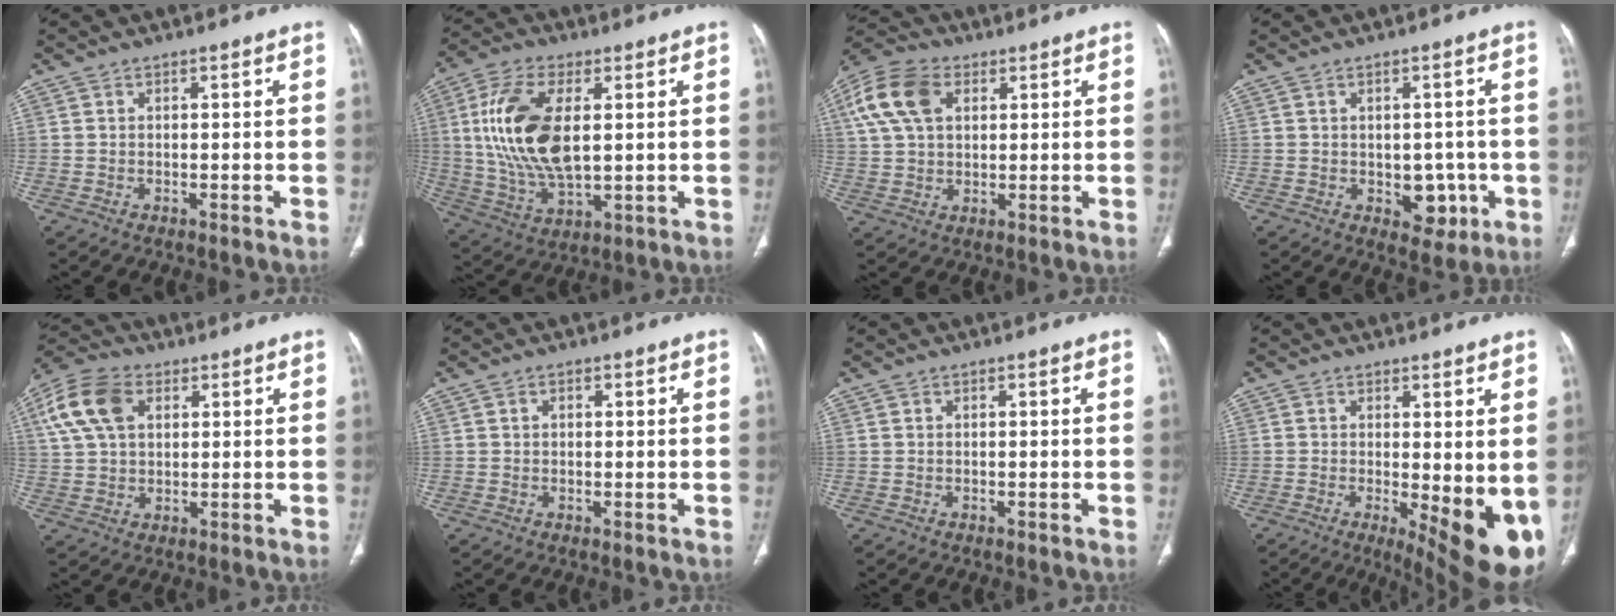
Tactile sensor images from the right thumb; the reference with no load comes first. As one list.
[{"total": 17.3, "force": [2.7, 8.5, 14.9], "torque": [-0.303, -0.009, 0.056]}, {"total": 12.3, "force": [4.2, 8.0, 8.4], "torque": [-0.167, 0.013, 0.079]}, {"total": 5.8, "force": [-1.3, 4.0, 3.9], "torque": [-0.017, 0.001, -0.007]}, {"total": 11.7, "force": [4.1, 7.6, 8.0], "torque": [-0.159, 0.012, 0.075]}, {"total": 1.0, "force": [0.3, 0.7, 0.6], "torque": [-0.006, 0.001, 0.004]}, {"total": 0.0}, {"total": 12.4, "force": [-1.5, 4.2, 11.5], "torque": [-0.151, -0.027, -0.007]}]